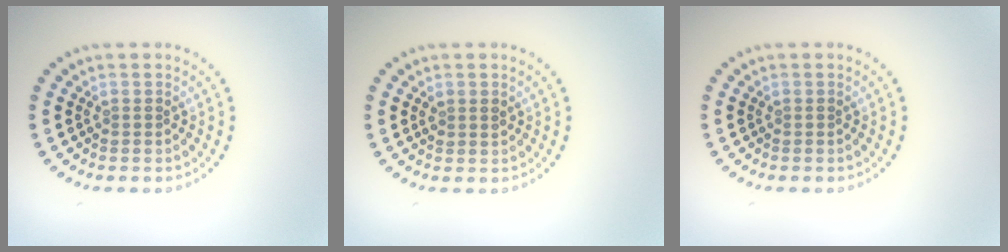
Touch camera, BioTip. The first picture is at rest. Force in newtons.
{"total": 1.1, "press": 1.0, "slide": 0.4}
{"total": 0.0}